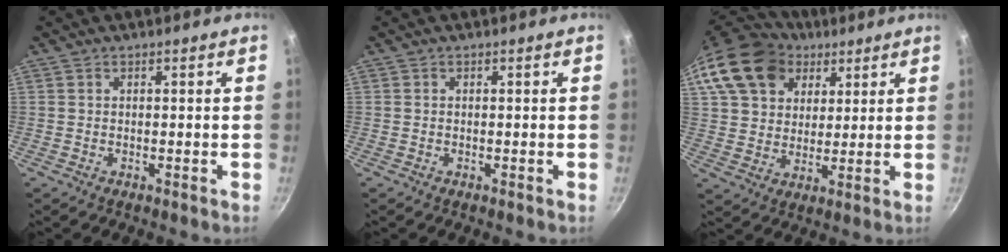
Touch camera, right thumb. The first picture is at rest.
{"total": 0.0}
{"total": 20.1, "force": [9.5, 14.8, 9.7], "torque": [-0.179, 0.015, 0.171]}